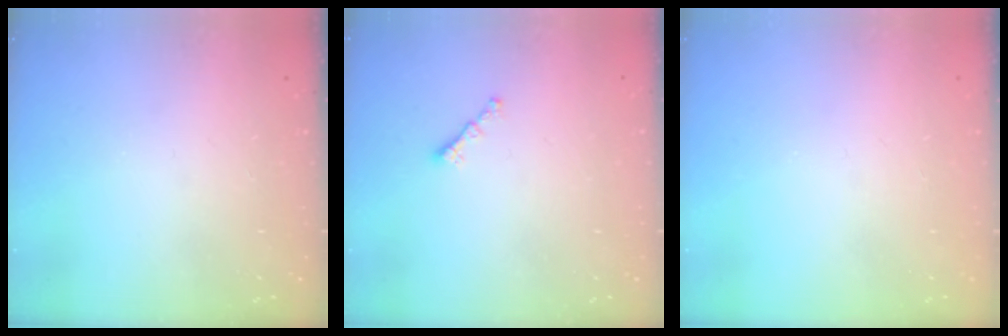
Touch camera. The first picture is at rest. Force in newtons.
{"total": 0.7, "press": 0.6, "slide": 0.4}
{"total": 0.0}